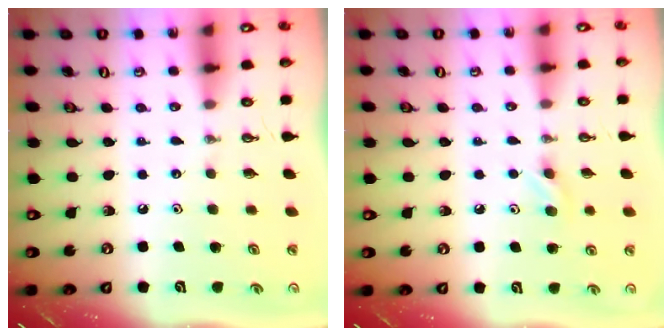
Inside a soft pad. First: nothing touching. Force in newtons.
{"total": 4.4, "press": 4.2, "slide": 1.3}